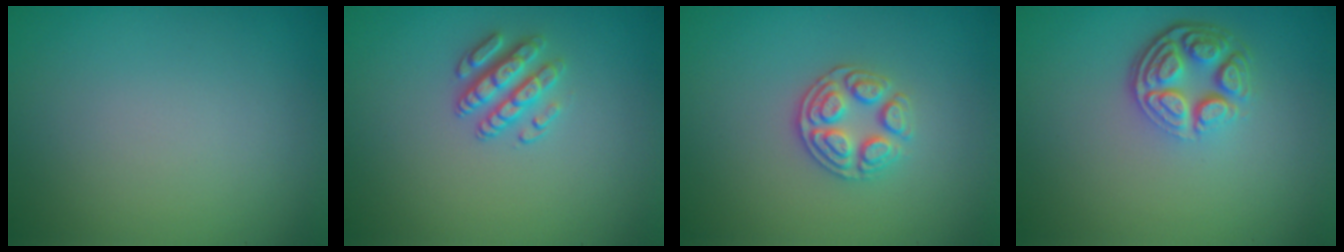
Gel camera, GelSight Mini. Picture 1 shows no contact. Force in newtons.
{"total": 2.7, "press": 2.5, "slide": 1.0}
{"total": 3.0, "press": 2.8, "slide": 1.1}
{"total": 4.6, "press": 3.5, "slide": 3.1}